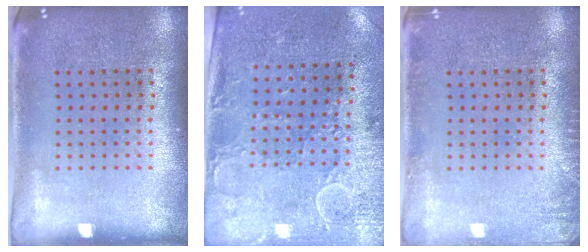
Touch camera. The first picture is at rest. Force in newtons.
{"total": 3.0, "press": 2.4, "slide": 1.7}
{"total": 1.4, "press": 1.3, "slide": 0.2}